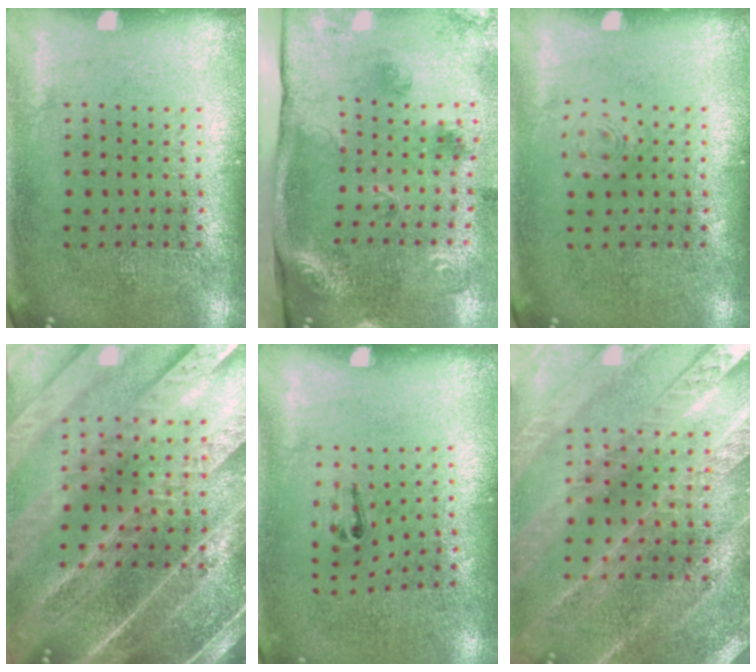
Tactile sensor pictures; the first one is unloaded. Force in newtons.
{"total": 3.0, "press": 2.0, "slide": 2.2}
{"total": 0.6, "press": 0.6, "slide": 0.2}
{"total": 5.6, "press": 4.7, "slide": 3.0}
{"total": 0.5, "press": 0.3, "slide": 0.5}
{"total": 2.5, "press": 2.5, "slide": 0.2}